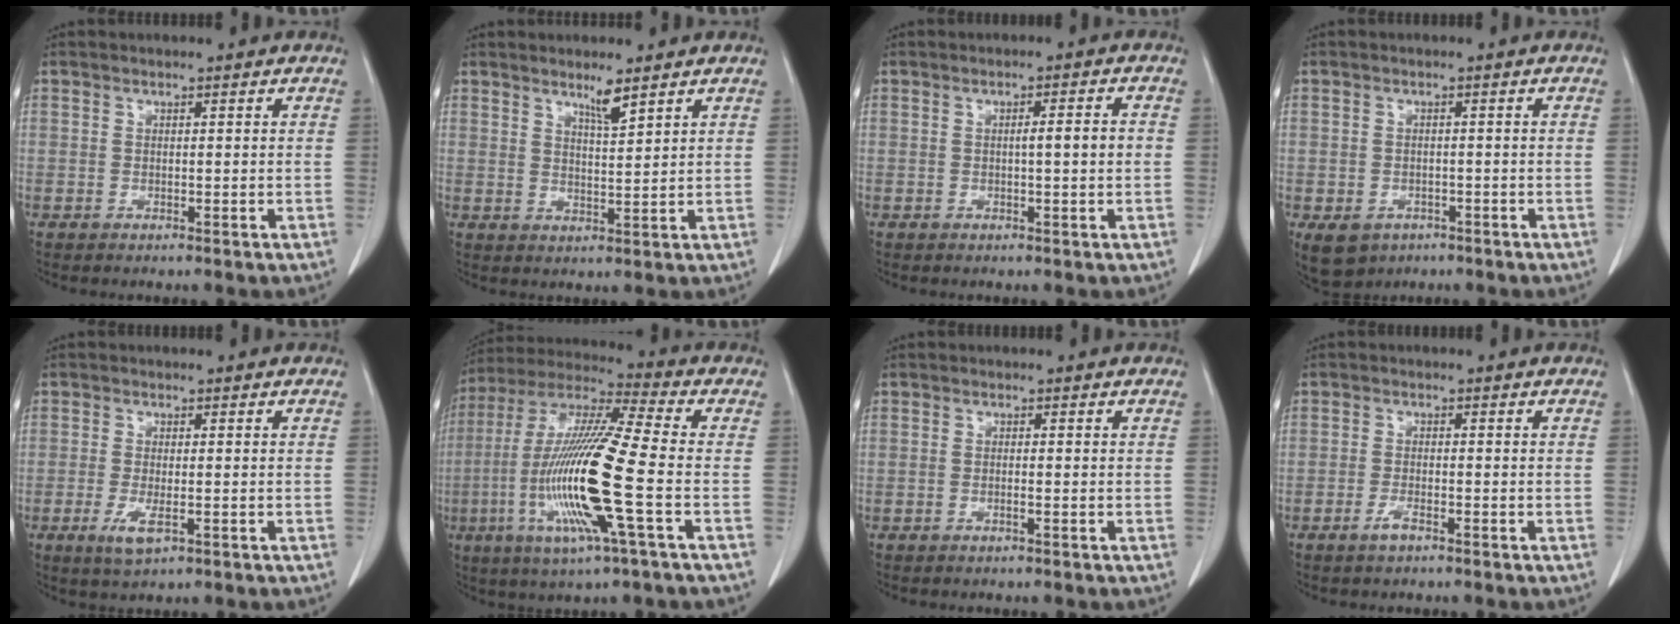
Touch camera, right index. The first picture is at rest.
{"total": 3.4, "force": [2.6, 0.0, 2.2], "torque": [-0.042, -0.008, 0.048]}
{"total": 3.0, "force": [-0.1, 0.0, 3.0], "torque": [-0.047, 0.003, -0.002]}
{"total": 6.6, "force": [-3.5, 5.1, 2.1], "torque": [-0.040, 0.000, -0.044]}
{"total": 3.5, "force": [-1.3, 0.9, 3.1], "torque": [-0.065, -0.009, -0.017]}
{"total": 18.7, "force": [-4.4, 0.4, 18.1], "torque": [-0.379, -0.015, -0.091]}
{"total": 0.6, "force": [-0.3, -0.1, 0.6], "torque": [-0.011, 0.001, -0.005]}
{"total": 2.0, "force": [-1.4, 0.4, 1.4], "torque": [-0.034, -0.002, -0.027]}